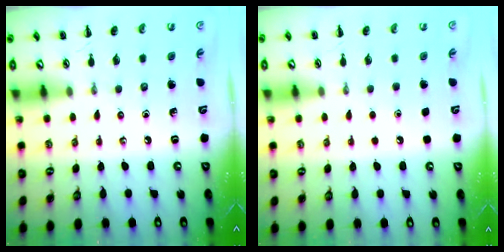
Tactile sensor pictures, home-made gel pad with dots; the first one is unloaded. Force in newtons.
{"total": 1.6, "press": 1.6, "slide": 0.1}